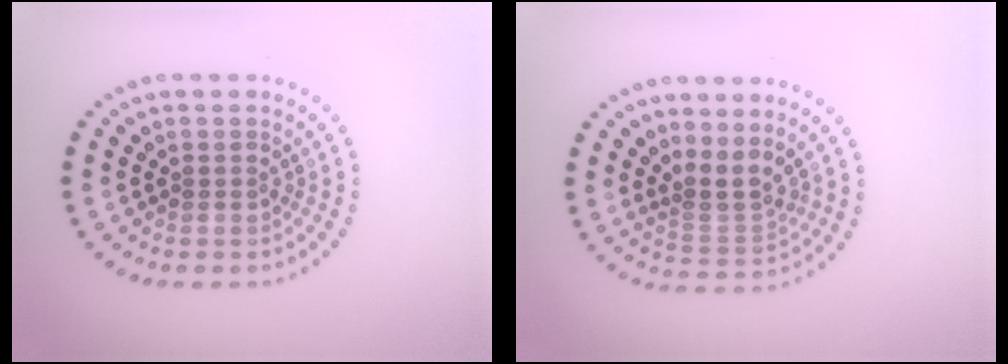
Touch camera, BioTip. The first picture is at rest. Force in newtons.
{"total": 2.7, "press": 2.0, "slide": 1.9}